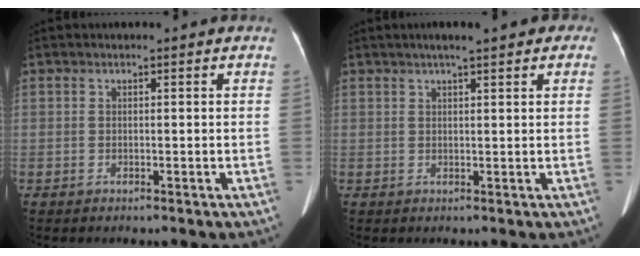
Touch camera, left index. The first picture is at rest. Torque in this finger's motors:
{"motor_torque": [0.34, -0.61, 0.00, 0.00]}